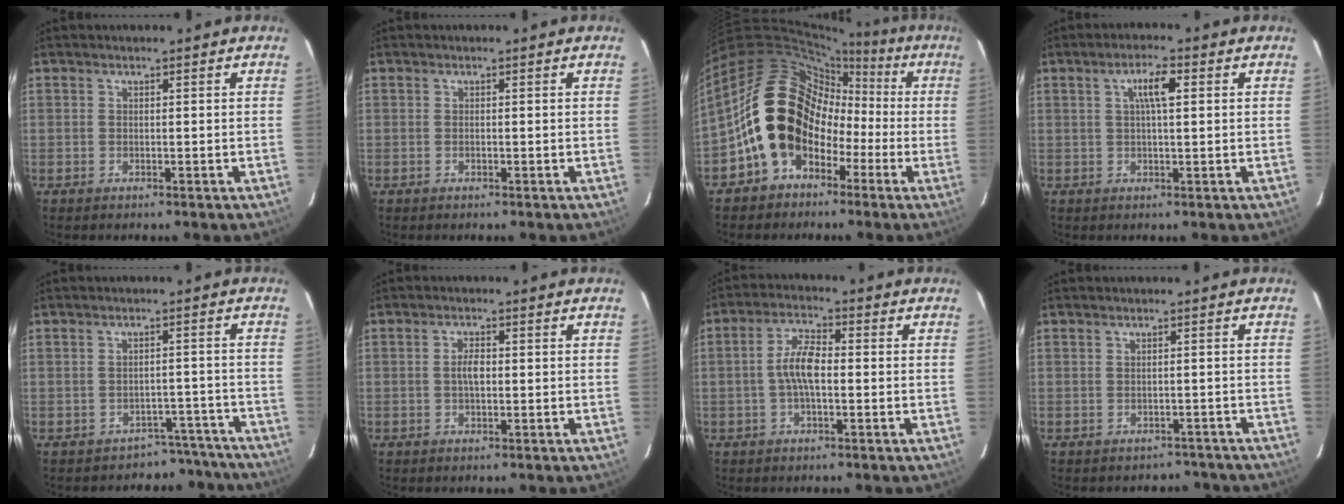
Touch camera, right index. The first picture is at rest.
{"total": 0.6, "force": [-0.3, 0.5, 0.3], "torque": [-0.005, 0.000, -0.005]}
{"total": 17.2, "force": [-4.5, 14.5, 8.0], "torque": [-0.167, 0.041, -0.064]}
{"total": 4.5, "force": [1.3, 1.1, 4.2], "torque": [-0.075, 0.009, 0.023]}
{"total": 7.3, "force": [-6.2, 3.7, -0.8], "torque": [0.036, 0.051, -0.061]}
{"total": 2.6, "force": [-0.1, 1.2, 2.3], "torque": [-0.044, 0.005, -0.002]}
{"total": 6.1, "force": [-0.8, 2.2, 5.6], "torque": [-0.113, 0.014, -0.018]}
{"total": 5.4, "force": [-4.6, 2.8, 0.6], "torque": [0.003, 0.020, -0.043]}